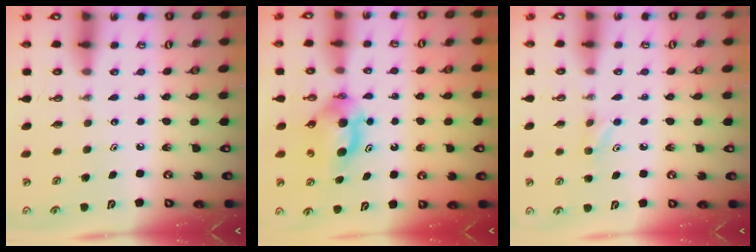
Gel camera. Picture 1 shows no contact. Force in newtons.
{"total": 5.8, "press": 5.6, "slide": 1.5}
{"total": 4.5, "press": 4.4, "slide": 0.6}